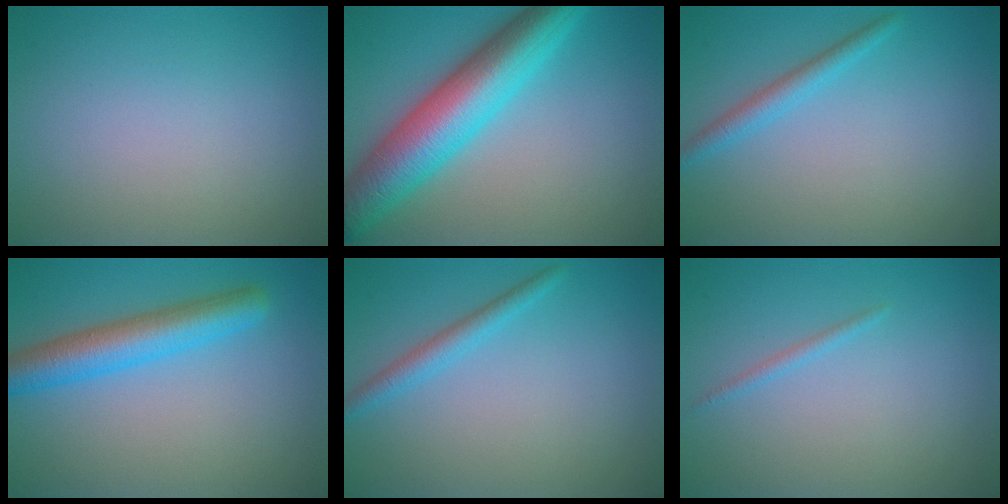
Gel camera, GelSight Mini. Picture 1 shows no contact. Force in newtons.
{"total": 9.4, "press": 9.4, "slide": 0.1}
{"total": 2.0, "press": 2.0, "slide": 0.0}
{"total": 5.1, "press": 5.1, "slide": 0.2}
{"total": 2.0, "press": 2.0, "slide": 0.0}
{"total": 0.8, "press": 0.8, "slide": 0.0}